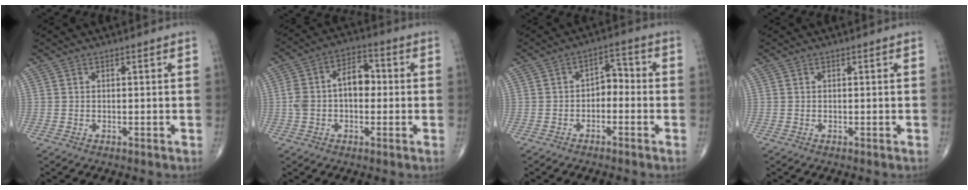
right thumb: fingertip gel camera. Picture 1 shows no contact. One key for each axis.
{"total": 9.8, "fx": -0.1, "fy": 6.1, "fz": 7.6, "tx": -0.132, "ty": 0.038, "tz": -0.008}
{"total": 4.6, "fx": -1.3, "fy": 3.0, "fz": 3.3, "tx": -0.031, "ty": 0.032, "tz": -0.031}
{"total": 0.0}